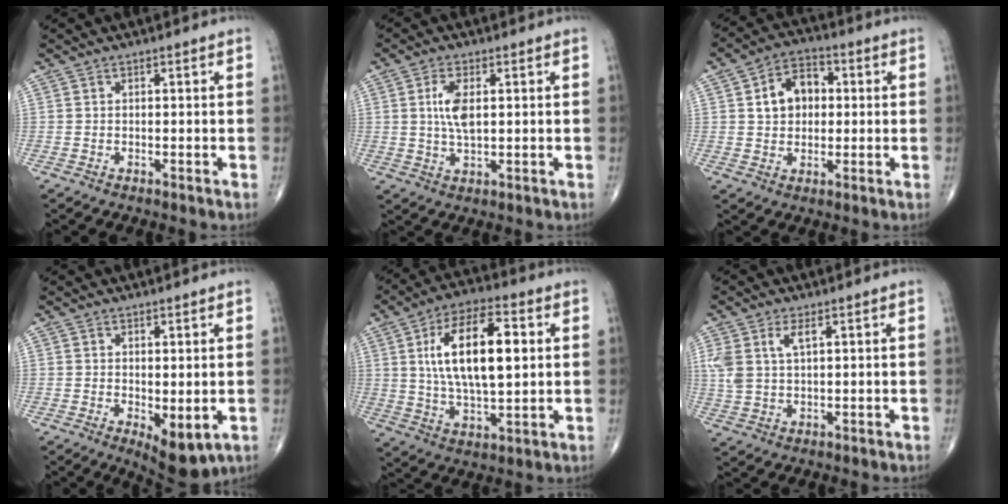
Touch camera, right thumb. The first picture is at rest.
{"total": 5.6, "force": [1.0, 2.5, 5.0], "torque": [-0.100, -0.004, 0.018]}
{"total": 8.9, "force": [1.5, 6.6, 5.9], "torque": [-0.070, 0.014, 0.020]}
{"total": 6.2, "force": [-1.2, 2.7, 5.5], "torque": [-0.071, -0.015, -0.004]}
{"total": 17.3, "force": [3.4, 7.6, 15.2], "torque": [-0.251, 0.001, 0.059]}
{"total": 5.6, "force": [2.2, 2.6, 4.5], "torque": [-0.108, 0.003, 0.051]}